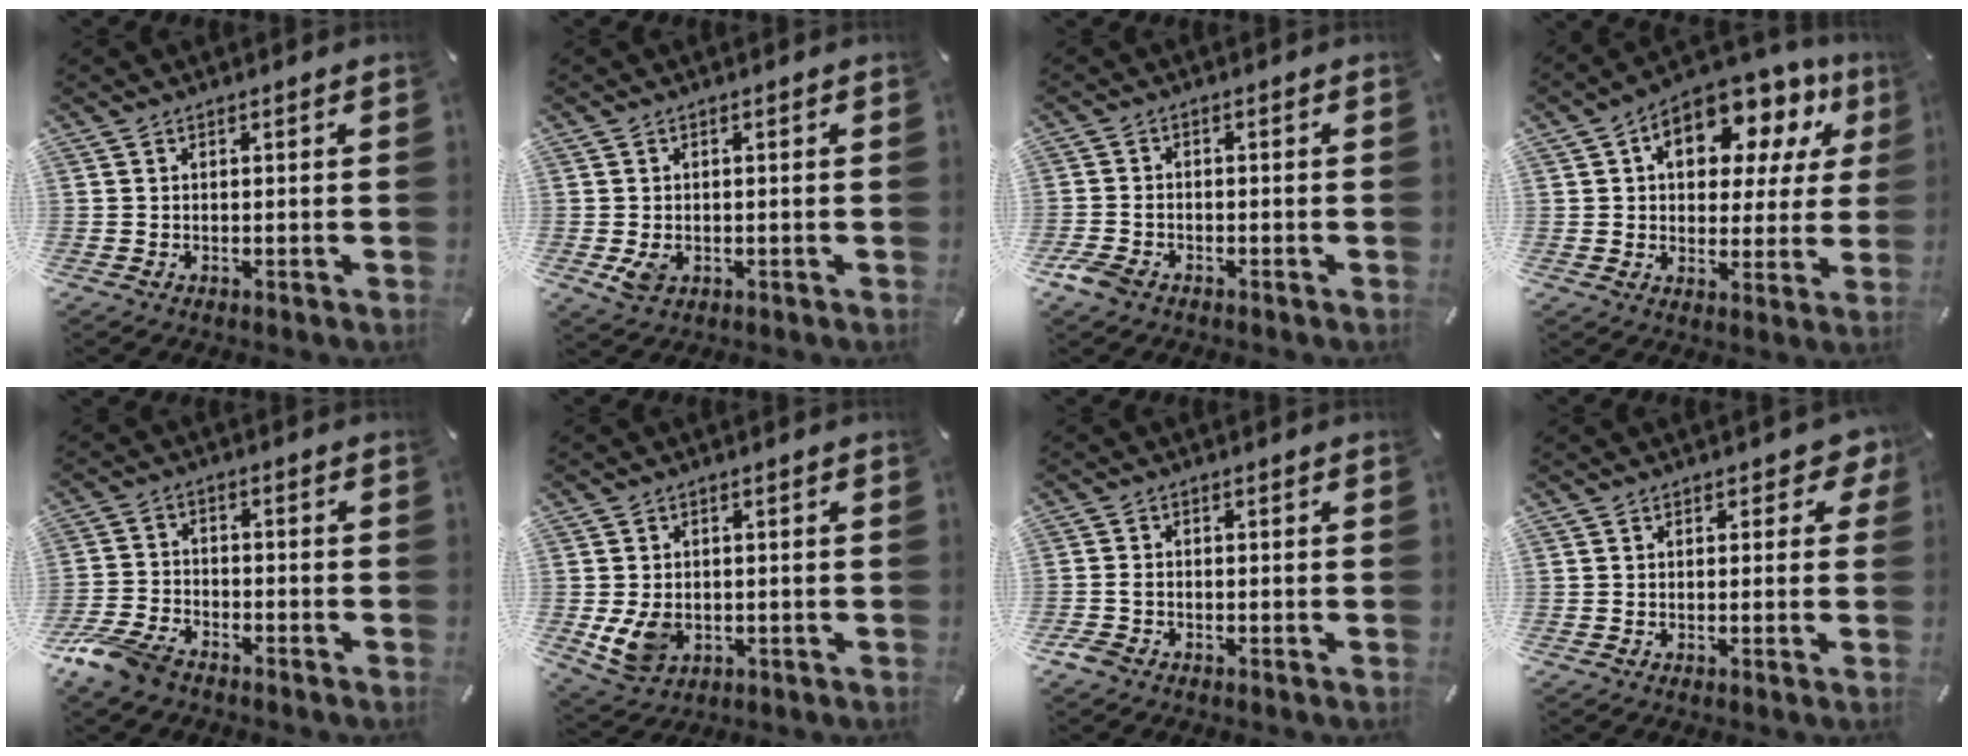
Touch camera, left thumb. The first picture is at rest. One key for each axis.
{"total": 3.2, "fx": -0.8, "fy": 2.4, "fz": 1.9, "tx": -0.051, "ty": -0.004, "tz": -0.016}
{"total": 3.4, "fx": -2.2, "fy": 2.2, "fz": 1.4, "tx": -0.043, "ty": 0.004, "tz": -0.045}
{"total": 13.6, "fx": 6.4, "fy": 8.5, "fz": 8.5, "tx": -0.129, "ty": -0.041, "tz": 0.109}
{"total": 8.6, "fx": -6.7, "fy": 3.9, "fz": 3.7, "tx": -0.089, "ty": 0.027, "tz": -0.132}
{"total": 6.7, "fx": -0.8, "fy": 5.5, "fz": 3.6, "tx": -0.081, "ty": -0.002, "tz": -0.016}
{"total": 2.4, "fx": -1.5, "fy": 1.5, "fz": 1.1, "tx": -0.034, "ty": 0.002, "tz": -0.033}
{"total": 2.8, "fx": 0.8, "fy": 2.0, "fz": 1.8, "tx": -0.013, "ty": 0.001, "tz": 0.009}